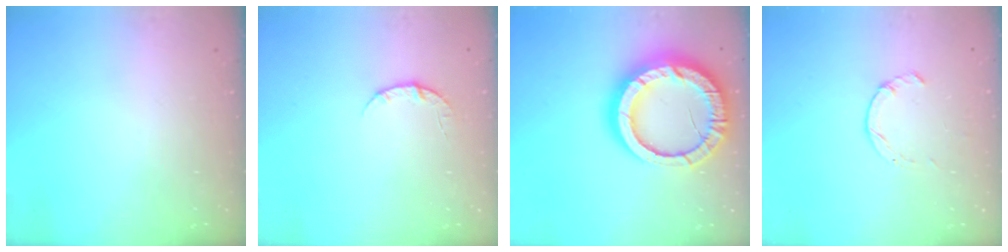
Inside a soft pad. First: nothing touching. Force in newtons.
{"total": 3.5, "press": 3.5, "slide": 0.4}
{"total": 22.5, "press": 22.4, "slide": 2.0}
{"total": 1.0, "press": 1.0, "slide": 0.3}